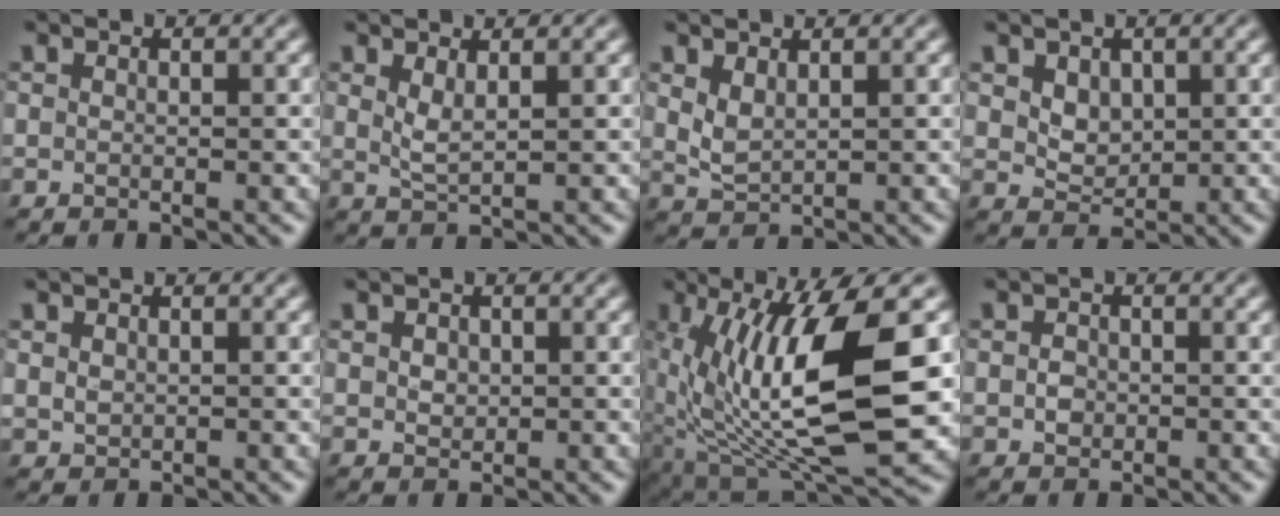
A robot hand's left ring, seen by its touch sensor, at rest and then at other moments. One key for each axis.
{"total": 1.8, "fx": 0.9, "fy": 0.5, "fz": 1.5, "tx": -0.034, "ty": -0.006, "tz": 0.022}
{"total": 1.9, "fx": 1.1, "fy": 0.9, "fz": 1.4, "tx": -0.036, "ty": -0.004, "tz": 0.028}
{"total": 2.1, "fx": 0.9, "fy": 1.6, "fz": 1.2, "tx": -0.024, "ty": -0.006, "tz": 0.021}
{"total": 1.0, "fx": 0.4, "fy": 0.8, "fz": 0.5, "tx": -0.012, "ty": -0.003, "tz": 0.013}
{"total": 1.3, "fx": 0.4, "fy": 1.1, "fz": 0.7, "tx": -0.015, "ty": -0.002, "tz": 0.010}
{"total": 13.3, "fx": 1.0, "fy": 5.0, "fz": 12.3, "tx": -0.224, "ty": -0.023, "tz": 0.027}
{"total": 1.3, "fx": -0.1, "fy": 1.1, "fz": 0.6, "tx": -0.011, "ty": -0.003, "tz": -0.003}